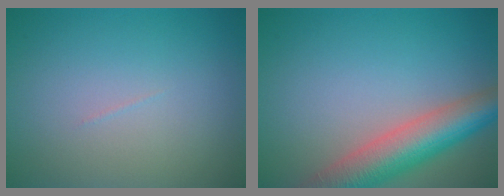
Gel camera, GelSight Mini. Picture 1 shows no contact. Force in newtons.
{"total": 7.6, "press": 7.6, "slide": 0.3}